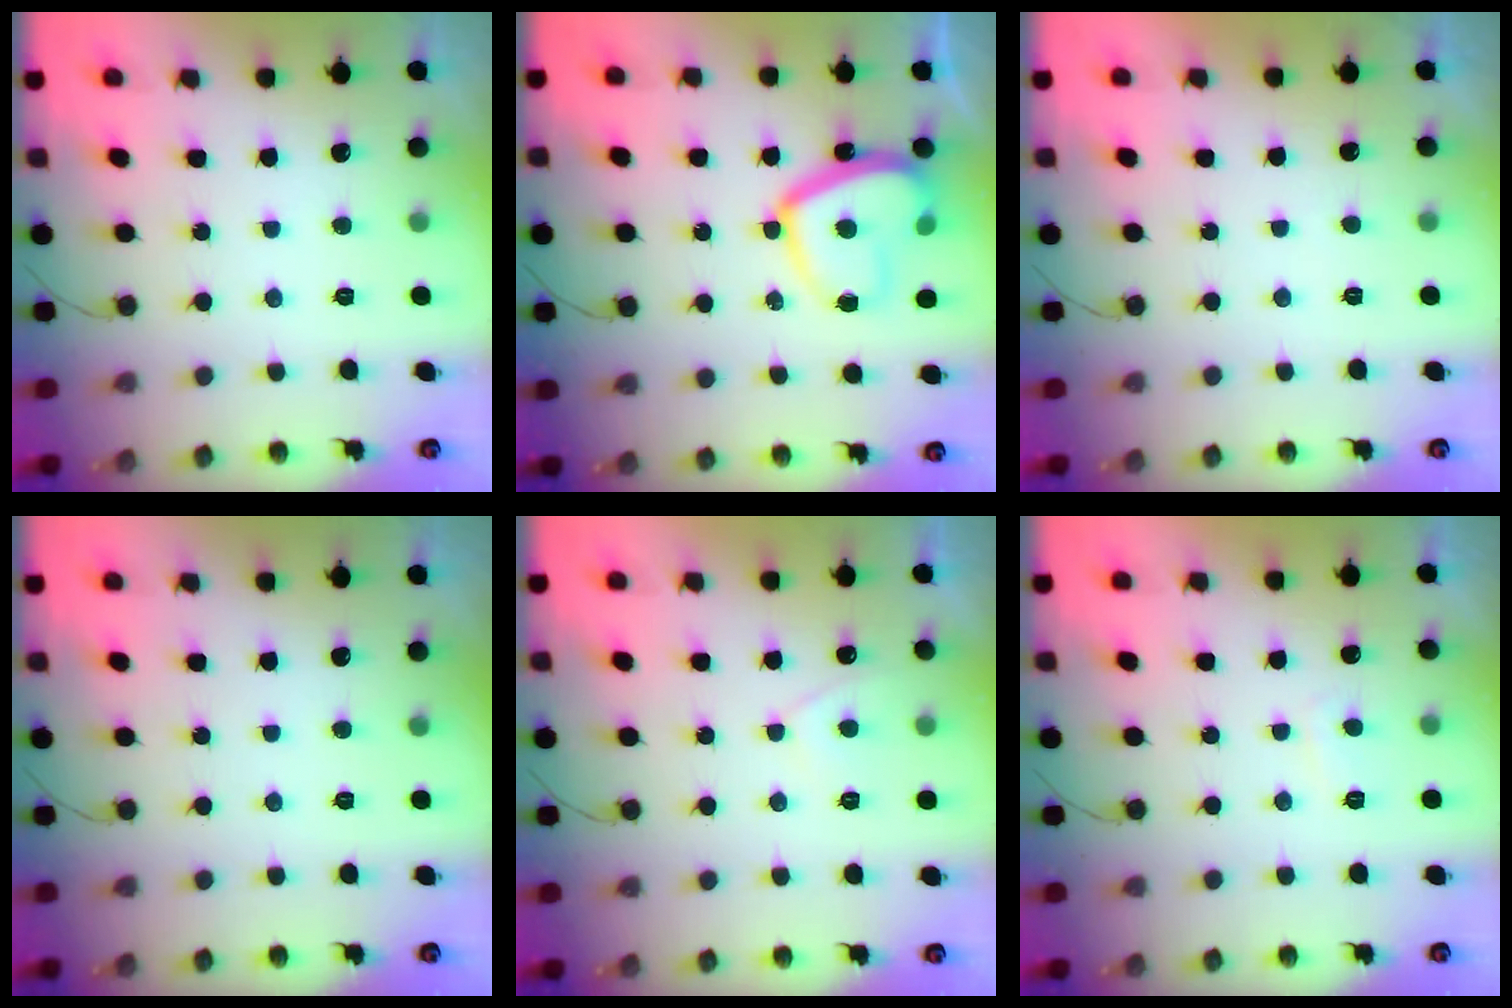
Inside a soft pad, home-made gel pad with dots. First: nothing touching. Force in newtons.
{"total": 13.8, "press": 13.8, "slide": 1.1}
{"total": 0.8, "press": 0.7, "slide": 0.4}
{"total": 0.0}
{"total": 2.7, "press": 2.7, "slide": 0.6}
{"total": 1.5, "press": 1.3, "slide": 0.6}